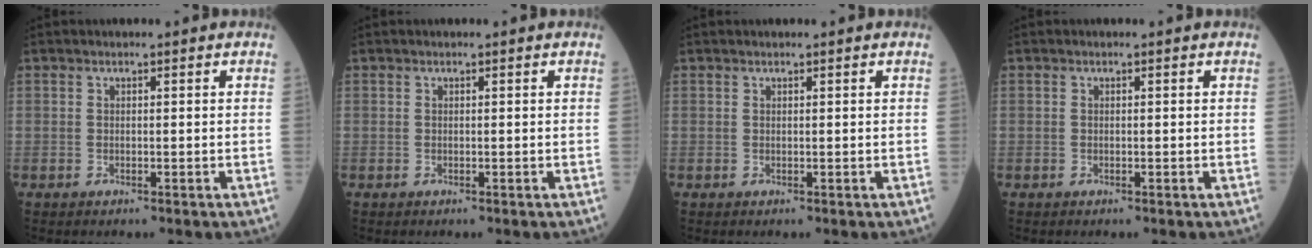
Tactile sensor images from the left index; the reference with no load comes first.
{"total": 0.0}
{"total": 0.6, "force": [0.6, 0.0, 0.2], "torque": [-0.005, 0.016, 0.012]}
{"total": 0.0}